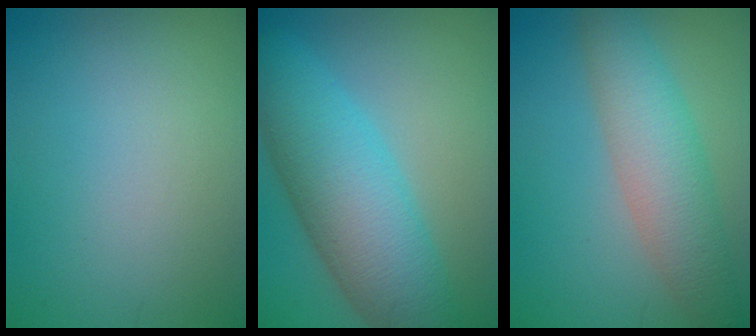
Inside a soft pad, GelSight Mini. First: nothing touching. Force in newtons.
{"total": 9.6, "press": 9.6, "slide": 0.1}
{"total": 5.7, "press": 5.7, "slide": 0.3}